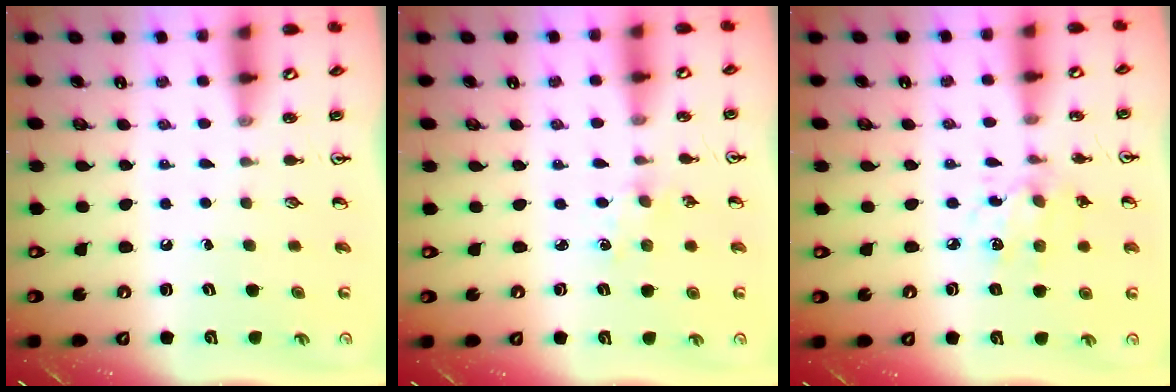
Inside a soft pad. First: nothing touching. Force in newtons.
{"total": 1.6, "press": 1.6, "slide": 0.3}
{"total": 5.4, "press": 5.4, "slide": 0.5}